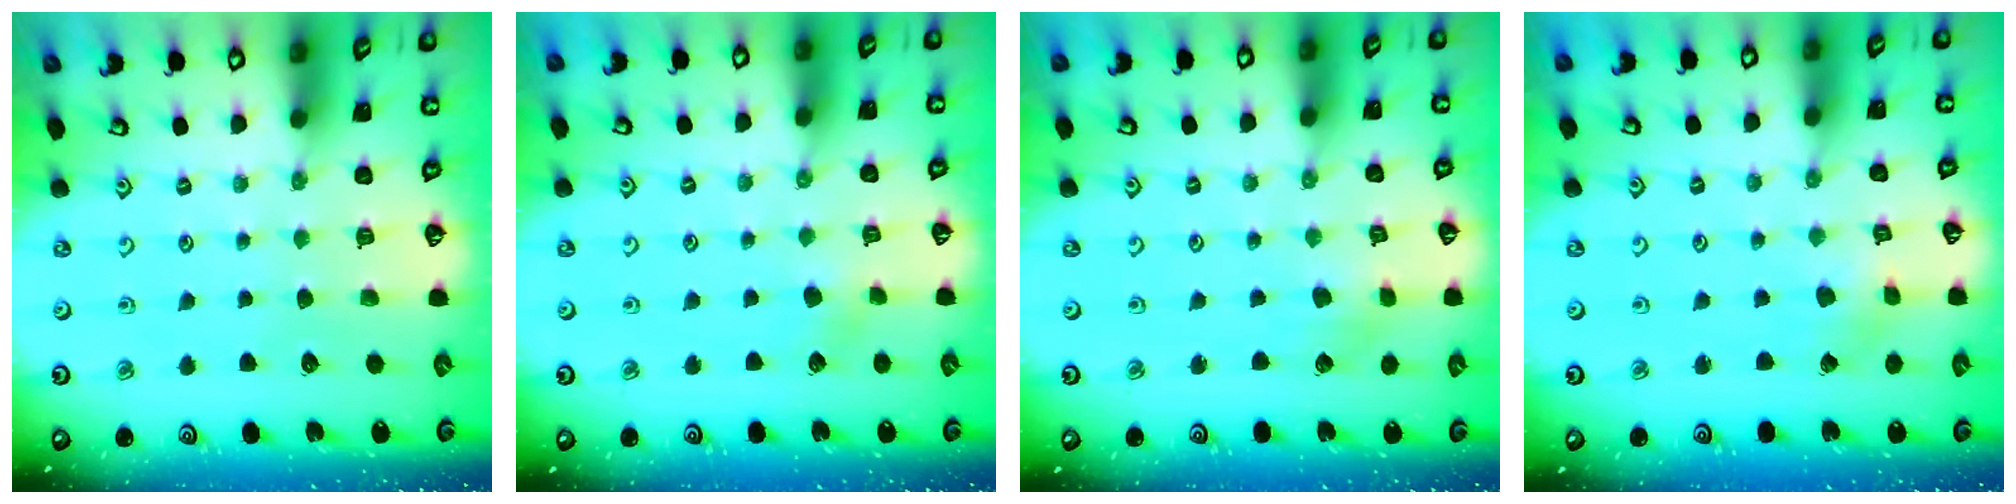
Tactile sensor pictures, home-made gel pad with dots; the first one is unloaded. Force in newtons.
{"total": 2.8, "press": 2.8, "slide": 0.6}
{"total": 2.7, "press": 2.7, "slide": 0.4}
{"total": 2.2, "press": 2.2, "slide": 0.1}